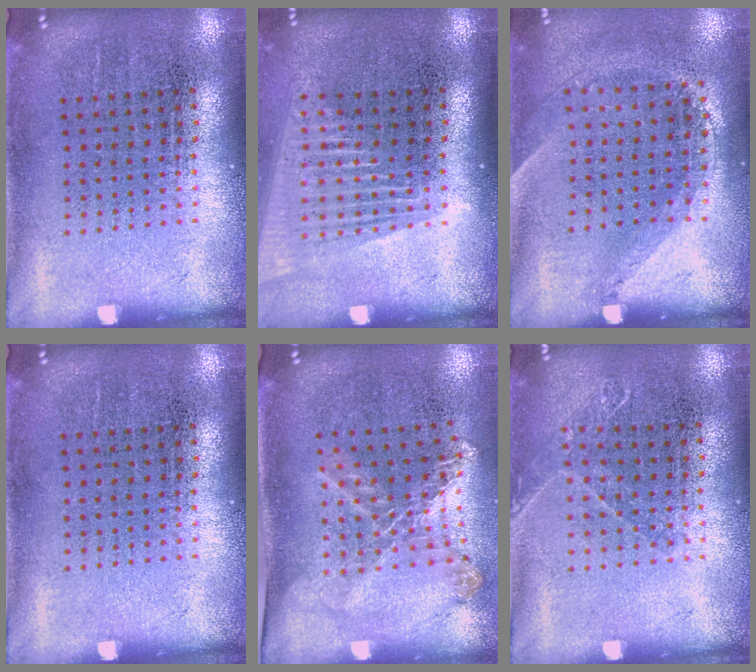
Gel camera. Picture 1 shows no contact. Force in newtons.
{"total": 1.7, "press": 1.5, "slide": 0.8}
{"total": 1.4, "press": 1.0, "slide": 1.0}
{"total": 0.0}
{"total": 1.3, "press": 1.2, "slide": 0.4}
{"total": 1.0, "press": 0.9, "slide": 0.3}